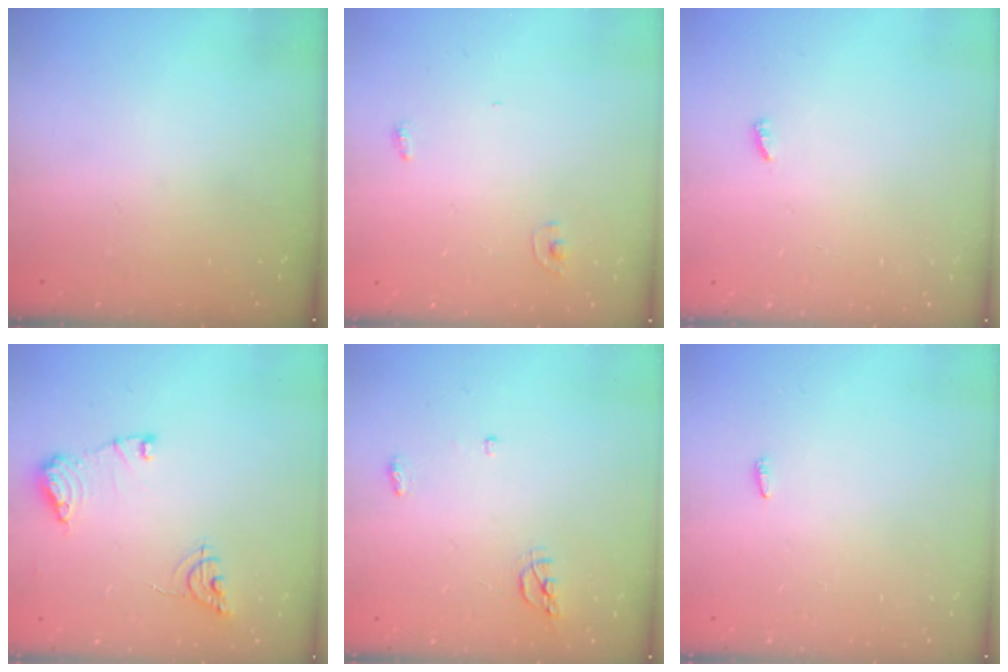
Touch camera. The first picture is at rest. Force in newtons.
{"total": 2.8, "press": 2.8, "slide": 0.1}
{"total": 1.9, "press": 1.9, "slide": 0.3}
{"total": 10.2, "press": 10.2, "slide": 0.6}
{"total": 5.6, "press": 5.6, "slide": 0.7}
{"total": 2.1, "press": 1.9, "slide": 0.7}